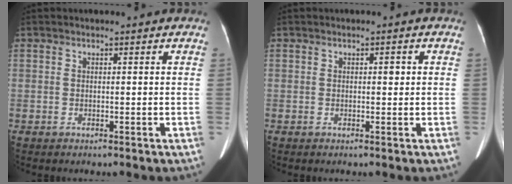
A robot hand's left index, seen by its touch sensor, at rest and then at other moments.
{"total": 1.0, "force": [0.1, 0.5, 0.9], "torque": [-0.008, 0.002, 0.000]}